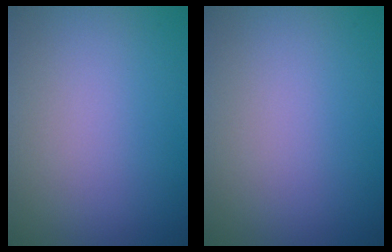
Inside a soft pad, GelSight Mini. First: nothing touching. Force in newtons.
{"total": 0.0}